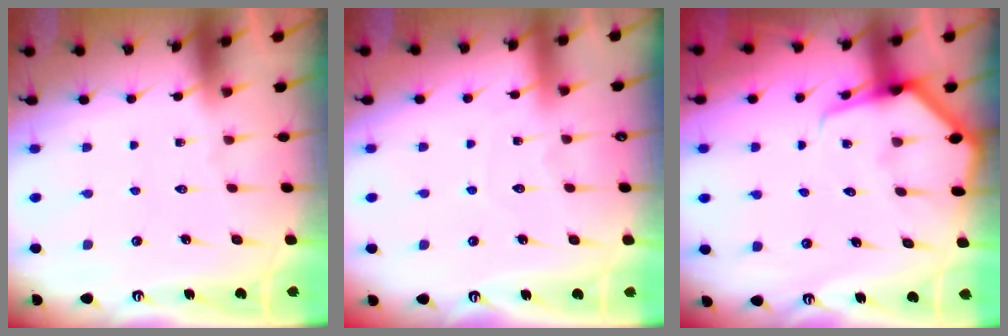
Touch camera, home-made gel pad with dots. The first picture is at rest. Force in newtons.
{"total": 4.4, "press": 4.4, "slide": 0.5}
{"total": 5.7, "press": 5.6, "slide": 0.6}